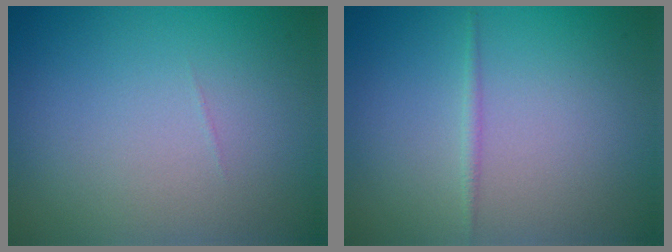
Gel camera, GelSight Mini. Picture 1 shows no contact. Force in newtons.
{"total": 0.7, "press": 0.7, "slide": 0.0}